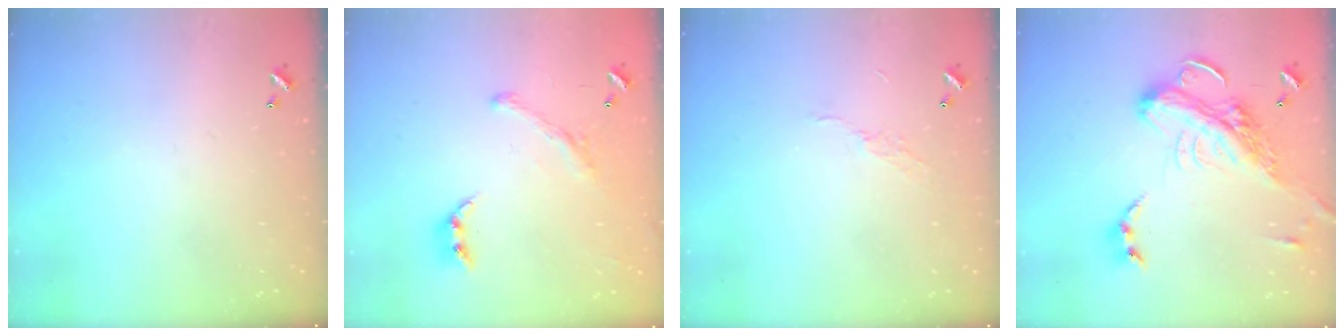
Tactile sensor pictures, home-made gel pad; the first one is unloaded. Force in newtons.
{"total": 1.8, "press": 1.2, "slide": 1.3}
{"total": 4.8, "press": 4.8, "slide": 0.7}
{"total": 9.8, "press": 9.6, "slide": 2.0}